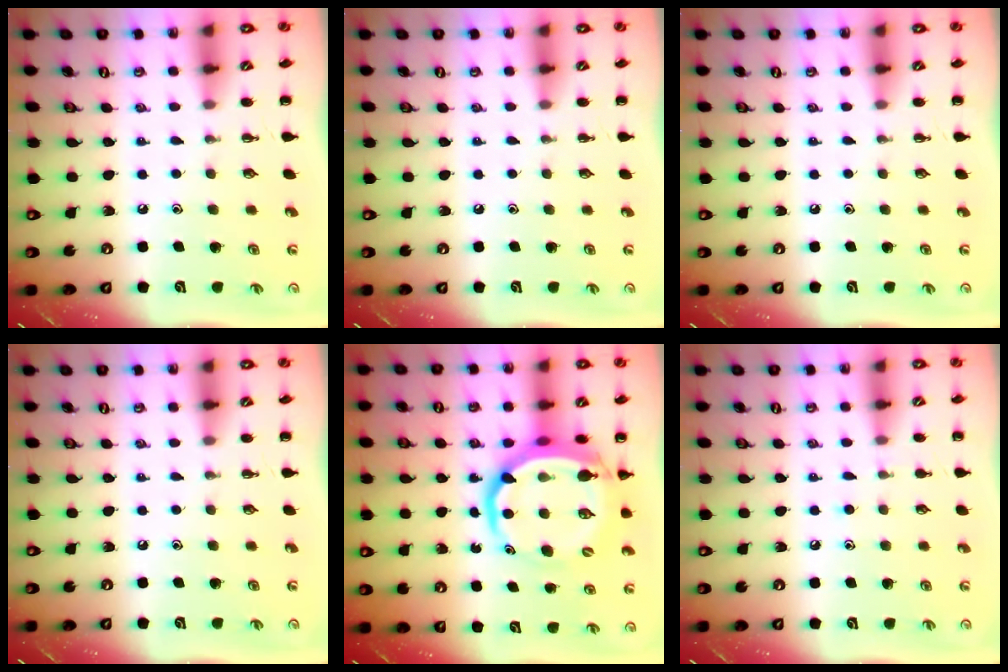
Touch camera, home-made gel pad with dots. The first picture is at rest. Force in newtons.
{"total": 0.0}
{"total": 0.0}
{"total": 0.0}
{"total": 13.8, "press": 13.4, "slide": 3.5}
{"total": 5.9, "press": 5.6, "slide": 1.9}